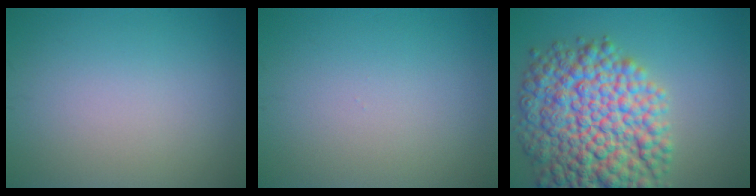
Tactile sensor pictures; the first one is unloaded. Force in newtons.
{"total": 0.0}
{"total": 12.5, "press": 12.5, "slide": 0.3}